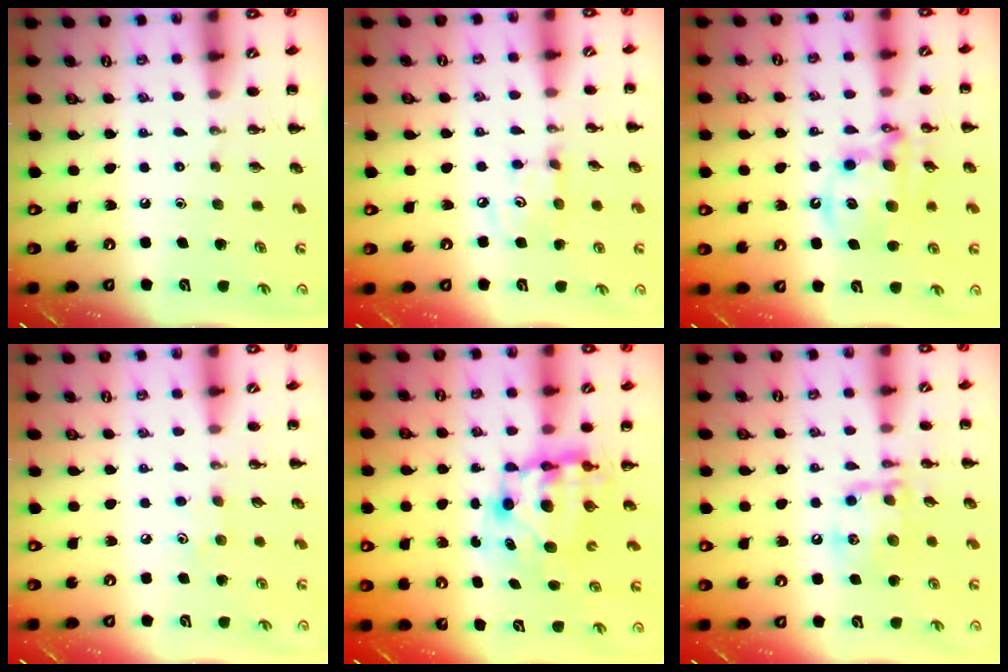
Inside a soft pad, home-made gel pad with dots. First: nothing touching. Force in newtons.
{"total": 4.1, "press": 4.0, "slide": 0.7}
{"total": 12.6, "press": 12.2, "slide": 3.1}
{"total": 6.3, "press": 6.1, "slide": 1.8}
{"total": 9.7, "press": 9.3, "slide": 3.0}
{"total": 13.8, "press": 13.7, "slide": 1.6}